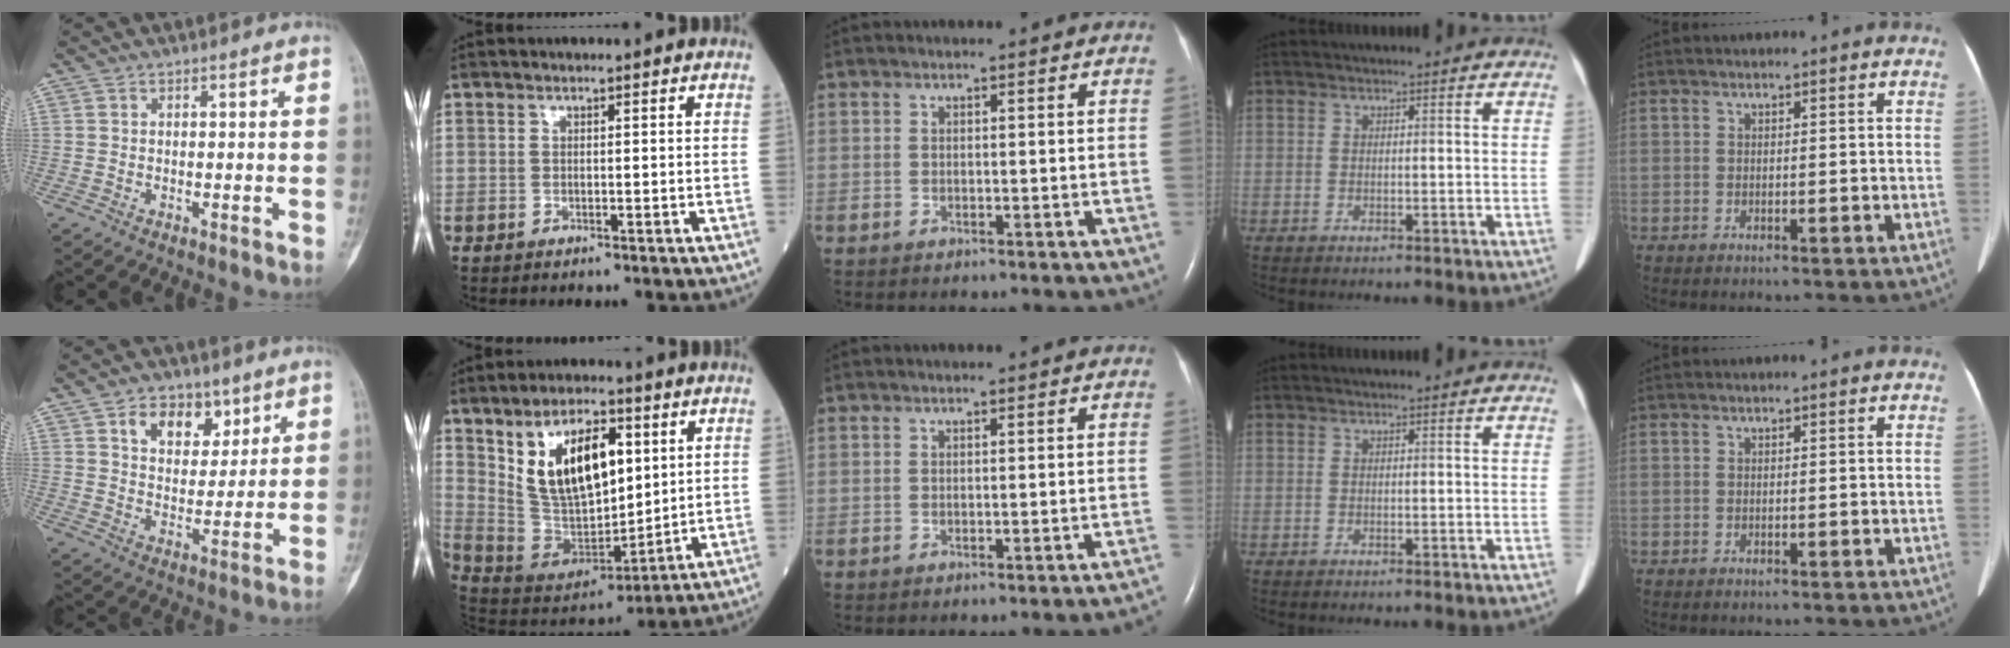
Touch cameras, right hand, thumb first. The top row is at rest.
{"thumb": {"total": 9.5, "force": [5.0, 6.4, 5.0], "torque": [-0.043, -0.023, 0.082]}, "index": {"total": 15.9, "force": [5.7, 7.2, 13.1], "torque": [-0.244, 0.011, 0.117]}, "middle": {"total": 2.9, "force": [-2.6, -0.6, 1.0], "torque": [-0.003, -0.003, -0.028]}}